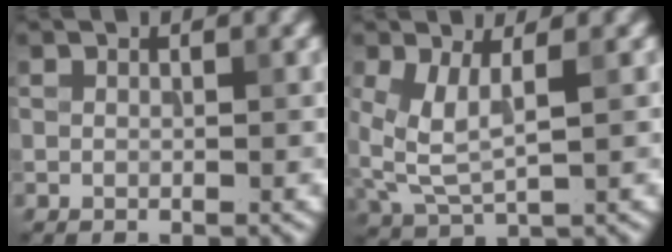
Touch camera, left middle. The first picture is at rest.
{"total": 4.4, "force": [0.9, 2.1, 3.8], "torque": [-0.097, -0.005, 0.024]}